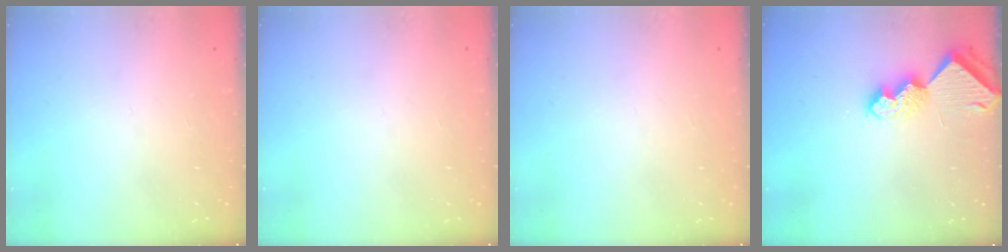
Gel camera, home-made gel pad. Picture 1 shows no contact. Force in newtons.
{"total": 0.0}
{"total": 0.0}
{"total": 9.5, "press": 9.4, "slide": 0.9}